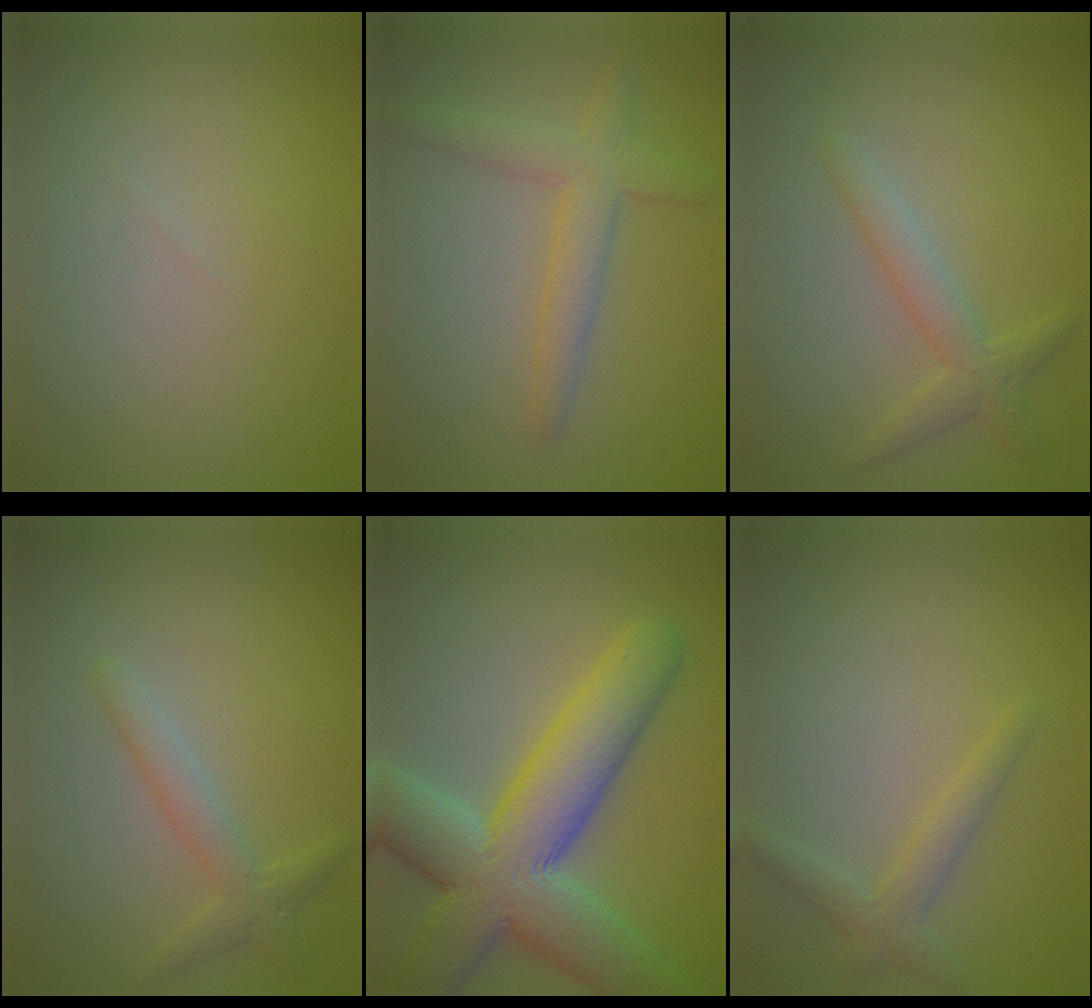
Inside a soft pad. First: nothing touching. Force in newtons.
{"total": 3.4, "press": 3.4, "slide": 0.2}
{"total": 2.6, "press": 2.6, "slide": 0.1}
{"total": 2.3, "press": 2.3, "slide": 0.1}
{"total": 11.8, "press": 11.7, "slide": 1.3}
{"total": 2.1, "press": 2.1, "slide": 0.1}